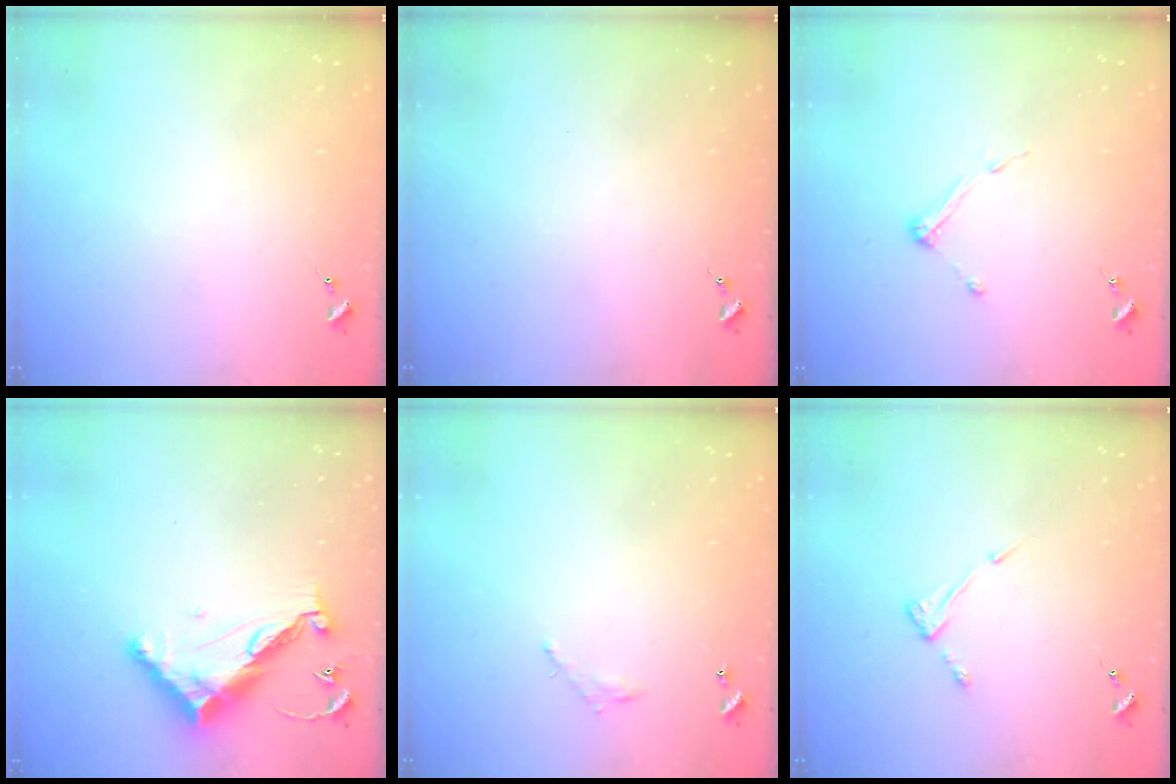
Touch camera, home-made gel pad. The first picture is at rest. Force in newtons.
{"total": 0.0}
{"total": 4.4, "press": 4.3, "slide": 0.5}
{"total": 12.8, "press": 12.8, "slide": 0.5}
{"total": 4.3, "press": 4.3, "slide": 0.2}
{"total": 4.4, "press": 4.3, "slide": 0.7}